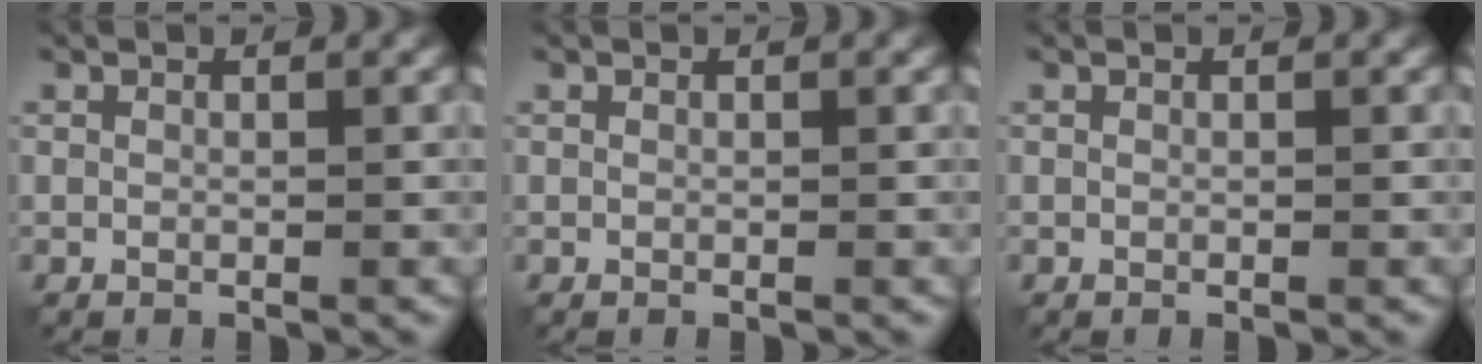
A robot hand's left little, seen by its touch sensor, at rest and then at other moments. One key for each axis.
{"total": 0.0}
{"total": 0.0}